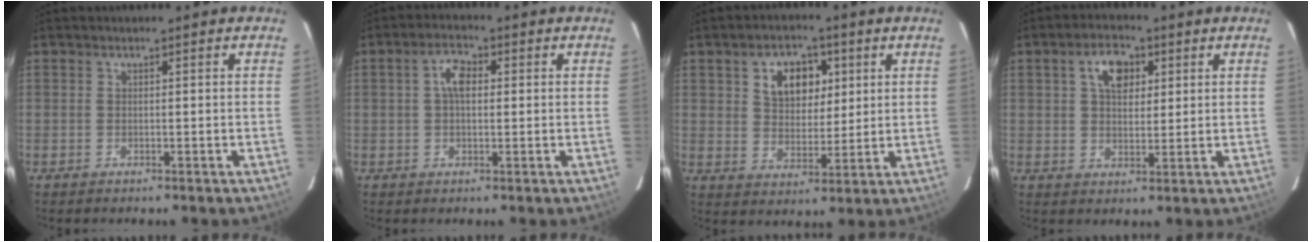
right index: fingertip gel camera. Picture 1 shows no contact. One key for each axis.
{"total": 4.2, "fx": 0.7, "fy": 2.3, "fz": 3.4, "tx": -0.064, "ty": 0.014, "tz": 0.012}
{"total": 8.9, "fx": 3.4, "fy": 6.2, "fz": 5.4, "tx": -0.096, "ty": 0.019, "tz": 0.063}
{"total": 6.4, "fx": 2.5, "fy": 3.9, "fz": 4.4, "tx": -0.073, "ty": 0.021, "tz": 0.045}